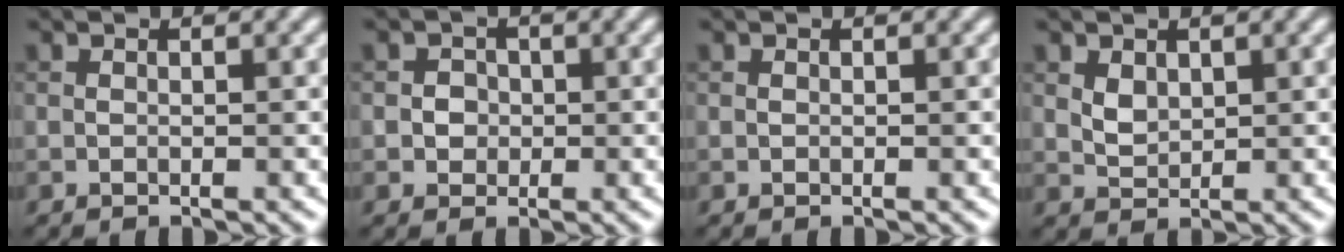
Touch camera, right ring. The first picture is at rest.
{"total": 1.8, "force": [0.1, 1.7, 0.7], "torque": [0.007, 0.006, 0.000]}
{"total": 0.0}
{"total": 1.5, "force": [0.7, 1.1, 0.9], "torque": [-0.019, -0.002, 0.018]}